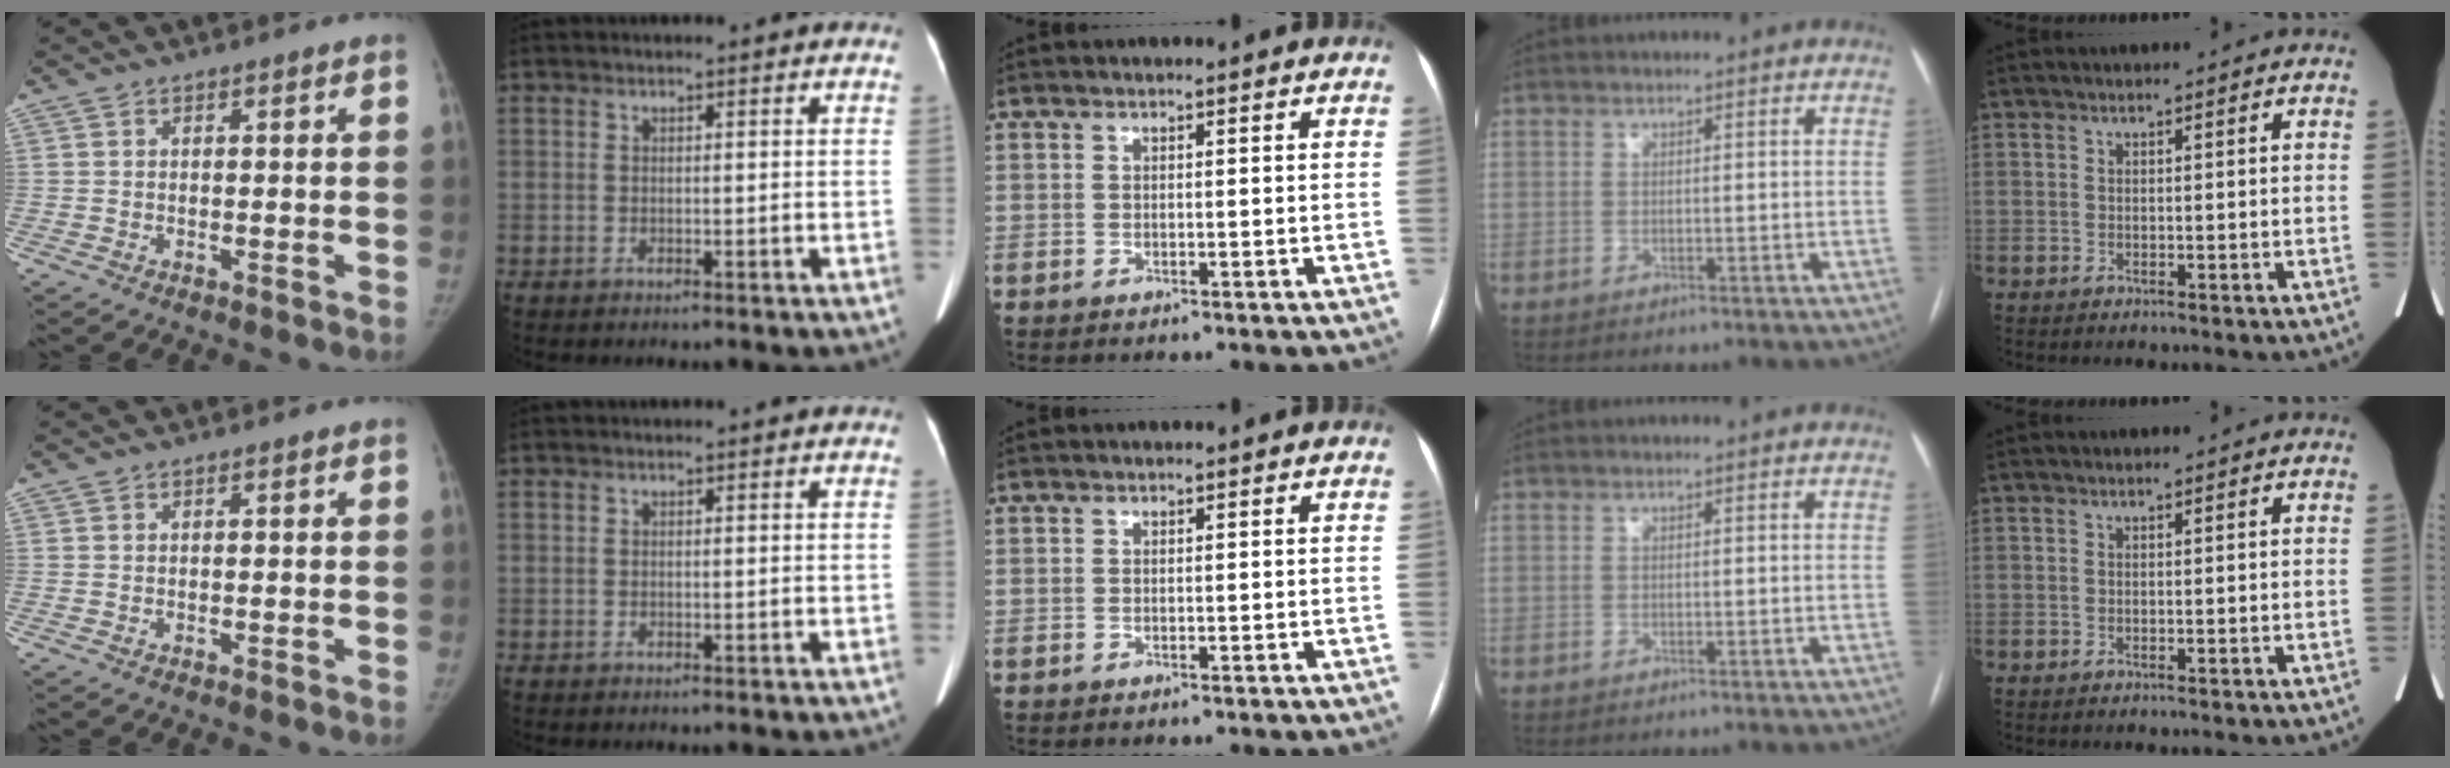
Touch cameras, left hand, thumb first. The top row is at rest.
{}